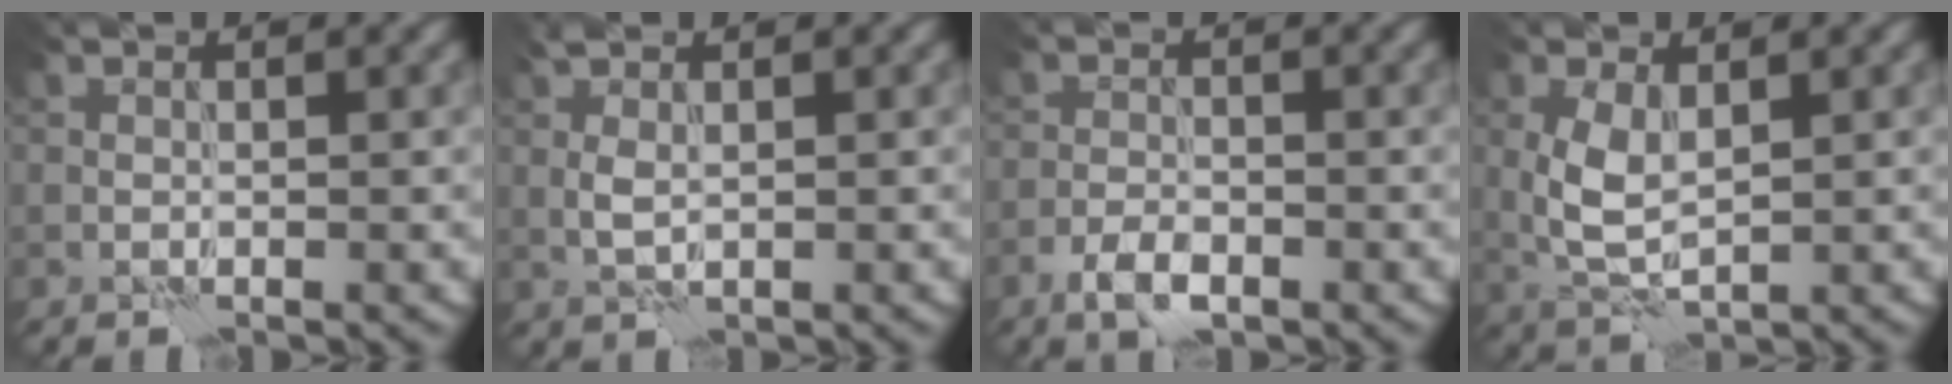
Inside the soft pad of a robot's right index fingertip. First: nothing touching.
{"total": 1.5, "force": [0.7, 0.6, 1.2], "torque": [-0.033, 0.002, 0.015]}
{"total": 2.6, "force": [-1.5, 1.2, 1.7], "torque": [-0.033, 0.000, -0.034]}
{"total": 3.7, "force": [0.9, 1.9, 3.0], "torque": [-0.075, 0.001, 0.020]}